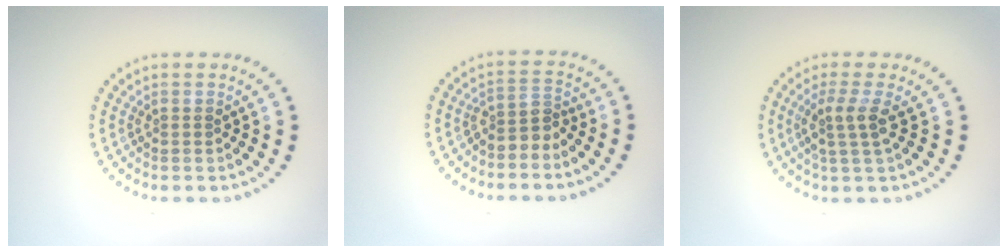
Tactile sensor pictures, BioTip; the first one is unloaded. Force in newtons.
{"total": 2.0, "press": 1.4, "slide": 1.4}
{"total": 2.5, "press": 1.9, "slide": 1.6}